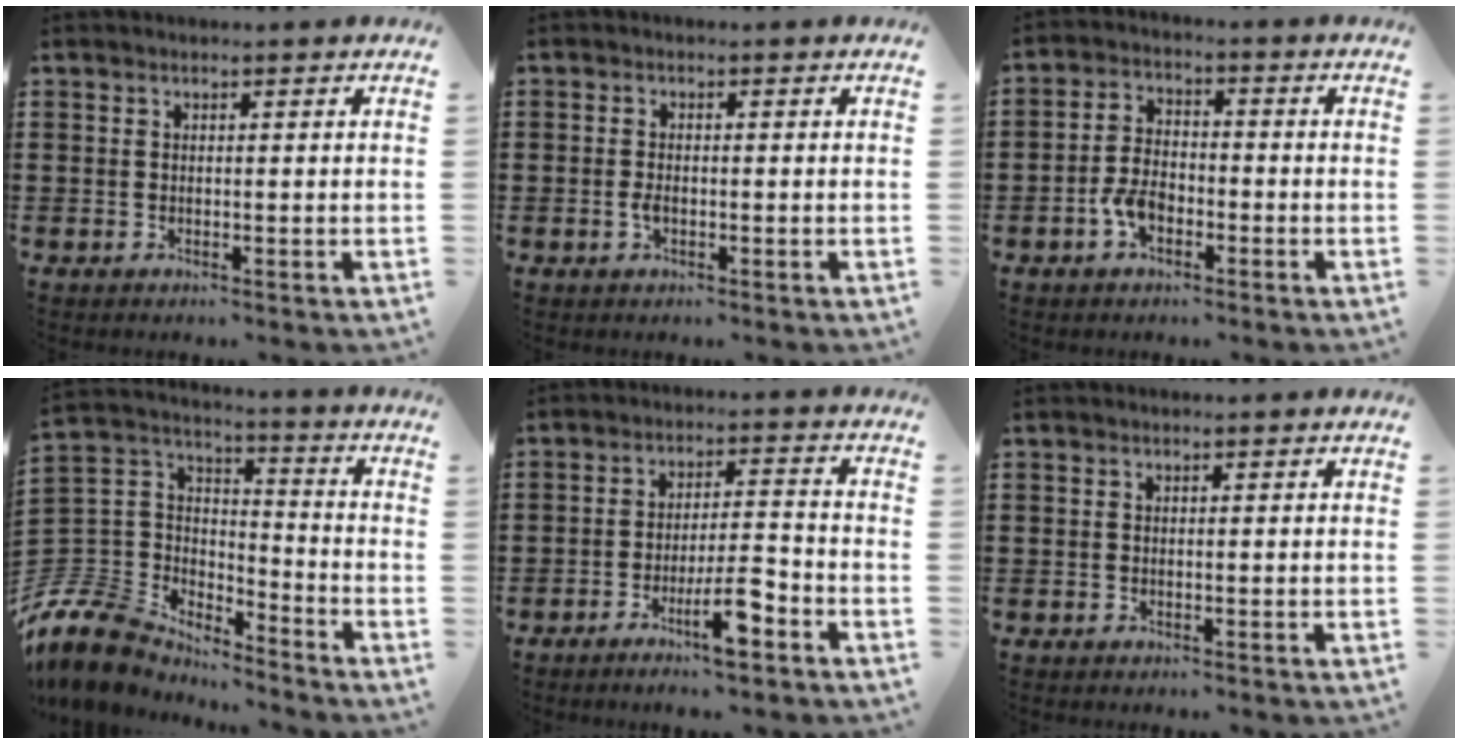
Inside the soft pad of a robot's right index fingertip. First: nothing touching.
{"total": 1.5, "force": [-0.5, 0.9, 1.2], "torque": [-0.030, -0.003, -0.011]}
{"total": 5.0, "force": [-2.2, 2.9, 3.5], "torque": [-0.087, 0.001, -0.047]}
{"total": 9.8, "force": [-8.1, 5.0, 2.3], "torque": [-0.101, 0.000, -0.167]}
{"total": 8.4, "force": [-4.5, 1.5, 6.9], "torque": [-0.119, 0.004, -0.078]}
{"total": 0.0}